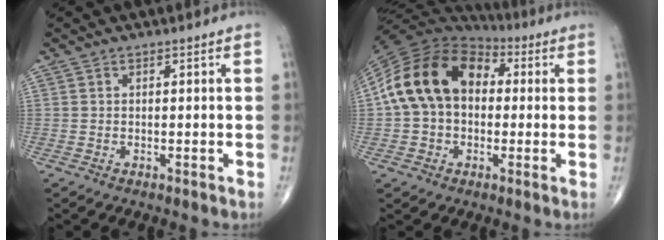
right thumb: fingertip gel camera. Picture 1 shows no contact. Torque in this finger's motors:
{"motor_torque": [1.79, 1.80, 0.82, 0.43, 0.42]}